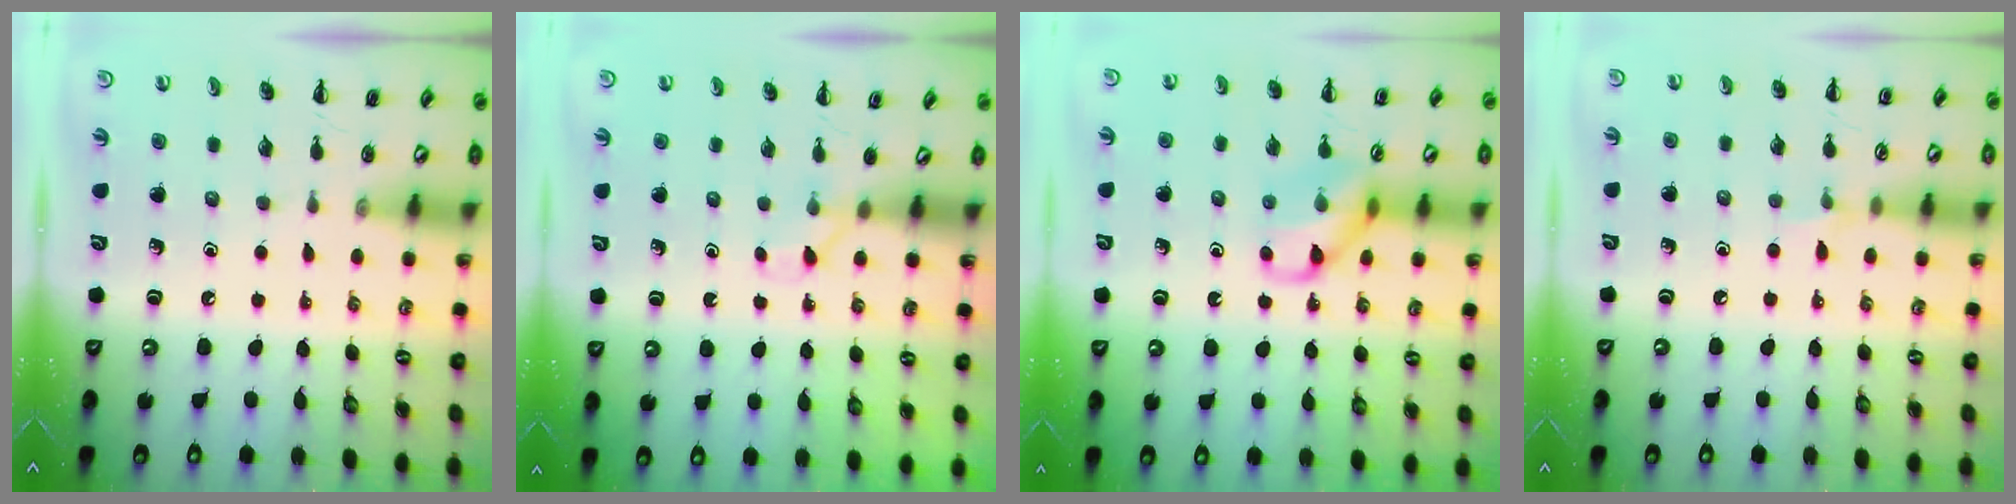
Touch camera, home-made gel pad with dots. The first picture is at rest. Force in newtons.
{"total": 2.4, "press": 2.3, "slide": 0.7}
{"total": 10.4, "press": 10.3, "slide": 1.5}
{"total": 4.3, "press": 4.2, "slide": 1.2}